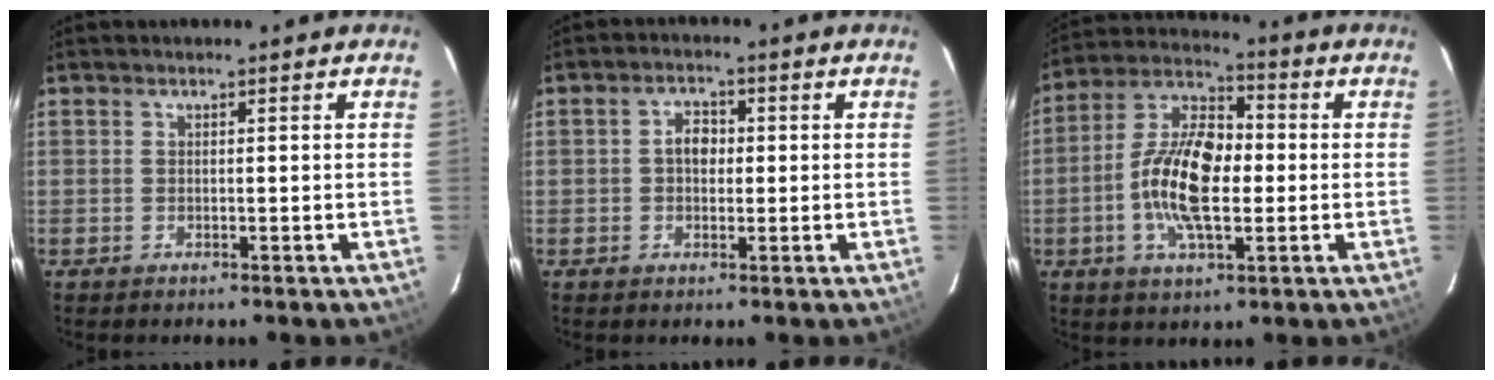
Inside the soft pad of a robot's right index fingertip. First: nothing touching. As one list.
[{"total": 3.4, "force": [0.1, 2.6, 2.2], "torque": [-0.036, 0.012, 0.000]}, {"total": 14.3, "force": [-1.7, 6.5, 12.7], "torque": [-0.251, 0.011, -0.040]}]